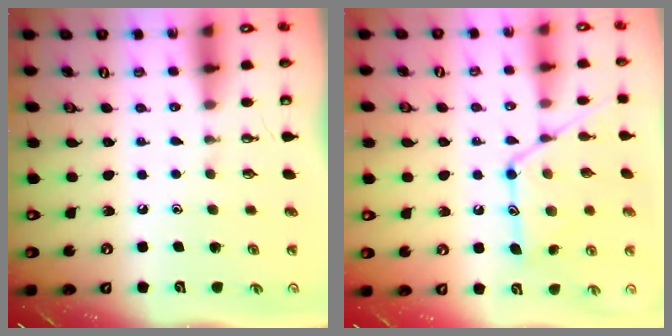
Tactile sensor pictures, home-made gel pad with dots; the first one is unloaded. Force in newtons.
{"total": 13.4, "press": 13.4, "slide": 0.6}